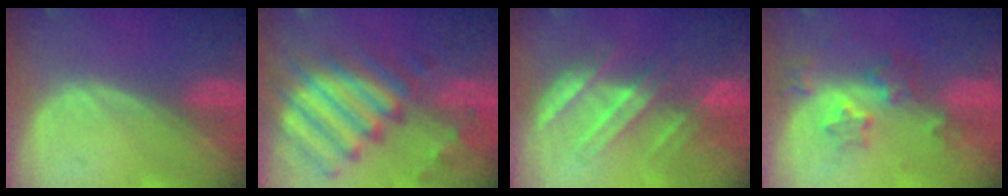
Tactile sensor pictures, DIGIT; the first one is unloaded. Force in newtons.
{"total": 11.9, "press": 10.3, "slide": 5.9}
{"total": 6.9, "press": 6.8, "slide": 1.2}
{"total": 6.1, "press": 5.4, "slide": 2.8}